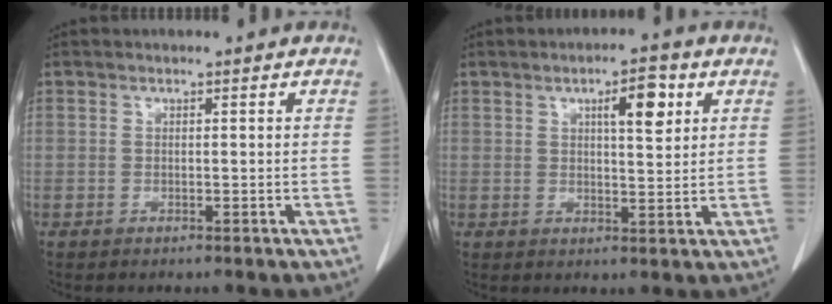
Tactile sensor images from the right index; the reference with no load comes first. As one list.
[{"total": 5.8, "force": [2.4, 1.4, 5.1], "torque": [-0.078, 0.003, 0.036]}]